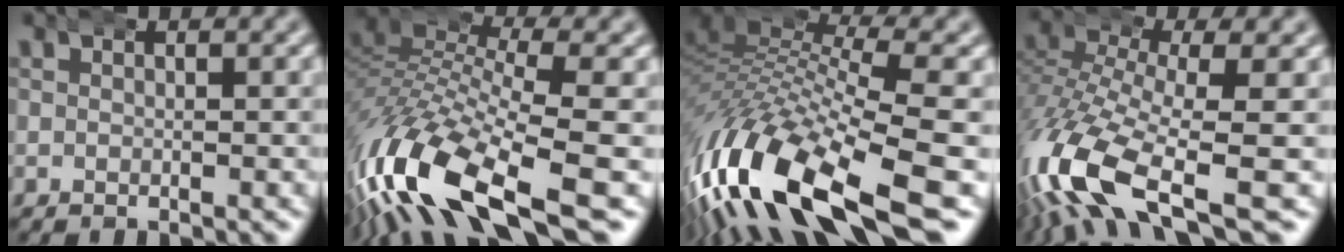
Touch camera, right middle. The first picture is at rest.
{"total": 11.2, "force": [-4.4, 5.7, 8.5], "torque": [-0.198, -0.038, -0.058]}
{"total": 13.6, "force": [-4.5, 7.3, 10.5], "torque": [-0.239, -0.044, -0.057]}
{"total": 9.0, "force": [-3.9, 4.3, 6.8], "torque": [-0.174, -0.042, -0.052]}